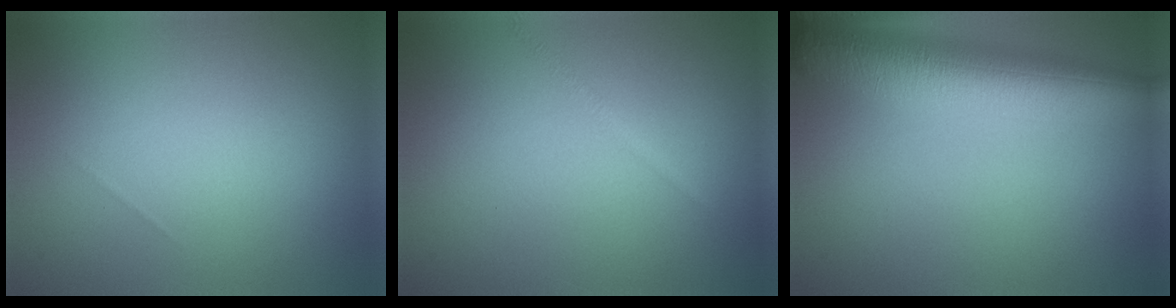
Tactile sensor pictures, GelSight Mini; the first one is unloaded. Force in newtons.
{"total": 0.8, "press": 0.8, "slide": 0.1}
{"total": 9.7, "press": 9.6, "slide": 0.5}